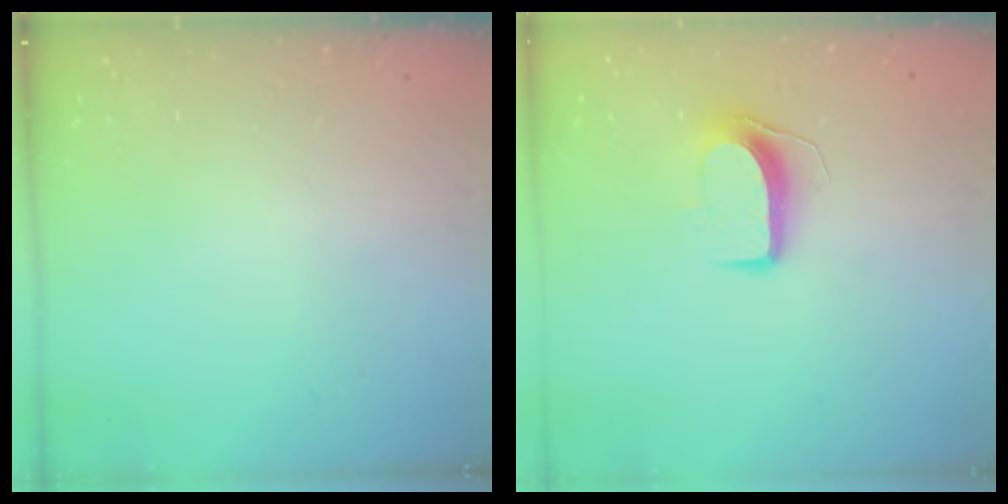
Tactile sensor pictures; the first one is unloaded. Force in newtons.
{"total": 8.9, "press": 8.9, "slide": 0.5}